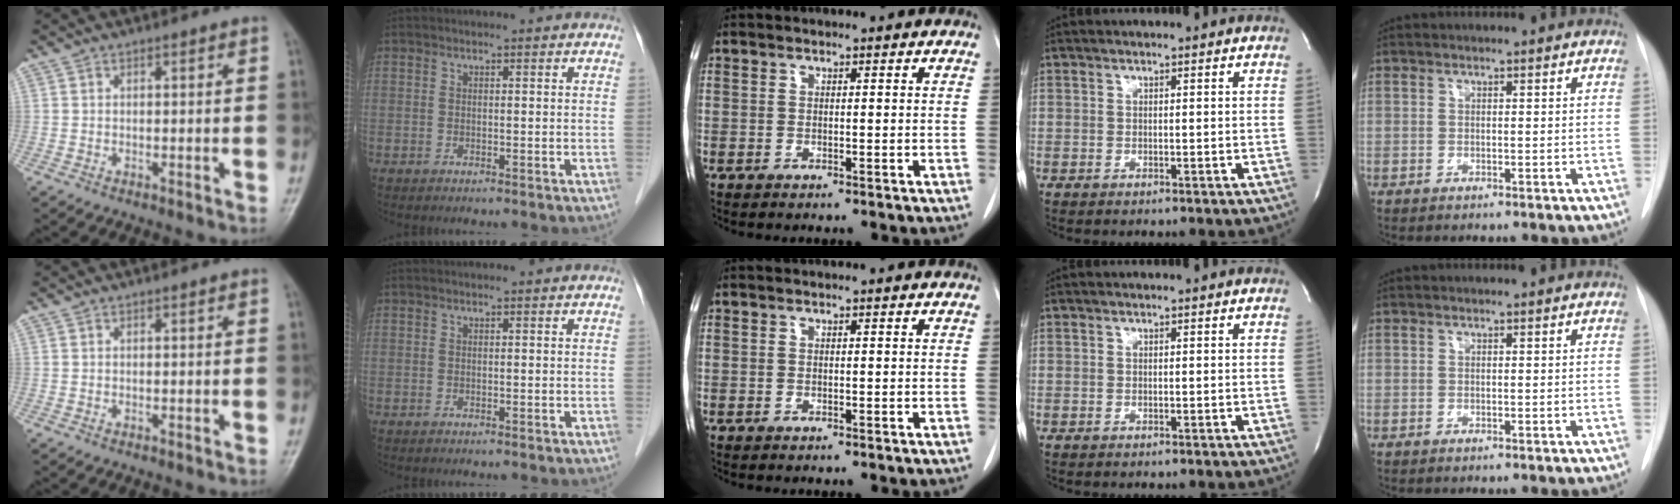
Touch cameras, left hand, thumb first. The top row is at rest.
{}